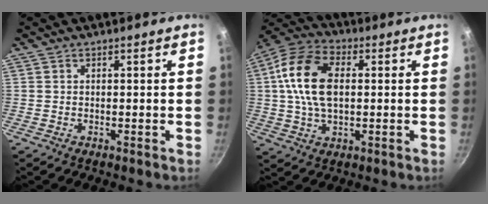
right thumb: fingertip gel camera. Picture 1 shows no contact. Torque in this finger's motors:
{"motor_torque": [-0.09, 1.47, 1.98, -0.56, 0.24]}